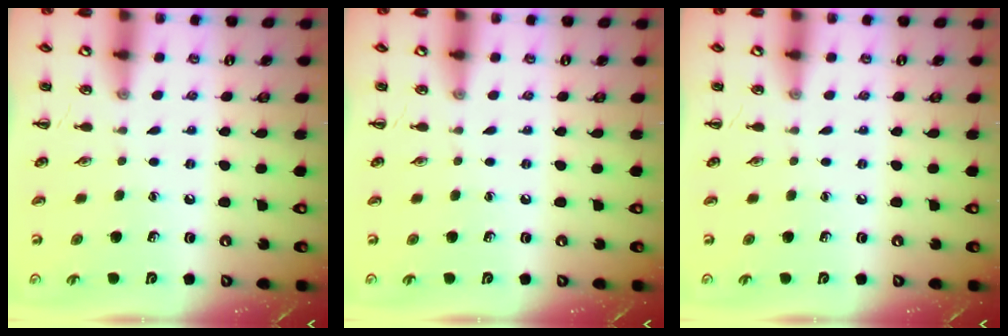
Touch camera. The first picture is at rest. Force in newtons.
{"total": 0.0}
{"total": 0.0}